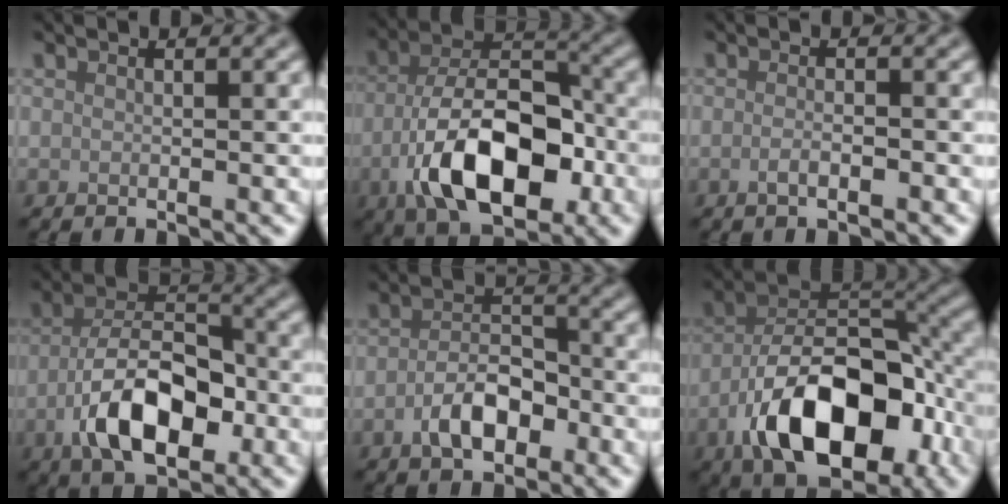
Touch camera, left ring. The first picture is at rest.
{"total": 11.2, "force": [-4.3, 5.7, 8.6], "torque": [-0.160, 0.004, -0.083]}
{"total": 1.7, "force": [-0.7, 0.5, 1.5], "torque": [-0.022, 0.000, -0.014]}
{"total": 8.7, "force": [-3.3, 4.3, 6.8], "torque": [-0.122, 0.009, -0.066]}
{"total": 4.3, "force": [-2.0, 2.2, 3.1], "torque": [-0.055, 0.007, -0.040]}
{"total": 12.7, "force": [-6.0, 6.4, 9.1], "torque": [-0.154, -0.001, -0.105]}